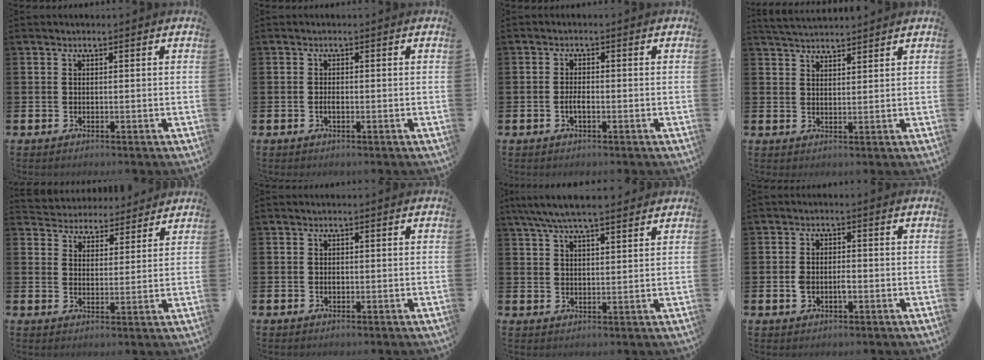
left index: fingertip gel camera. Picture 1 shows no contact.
{"total": 0.9, "force": [-0.3, 0.3, 0.7], "torque": [-0.018, 0.001, -0.005]}
{"total": 1.6, "force": [-0.6, 0.6, 1.4], "torque": [-0.022, 0.000, -0.013]}
{"total": 3.6, "force": [3.5, 0.4, 0.4], "torque": [-0.013, -0.016, 0.066]}
{"total": 4.2, "force": [4.0, 1.3, -0.7], "torque": [-0.014, -0.029, 0.071]}
{"total": 0.6, "force": [-0.1, 0.4, 0.4], "torque": [-0.005, 0.001, -0.004]}
{"total": 6.3, "force": [5.6, 0.9, 2.6], "torque": [-0.065, -0.011, 0.103]}
{"total": 2.4, "force": [-0.4, 1.4, 1.9], "torque": [-0.024, -0.001, -0.011]}